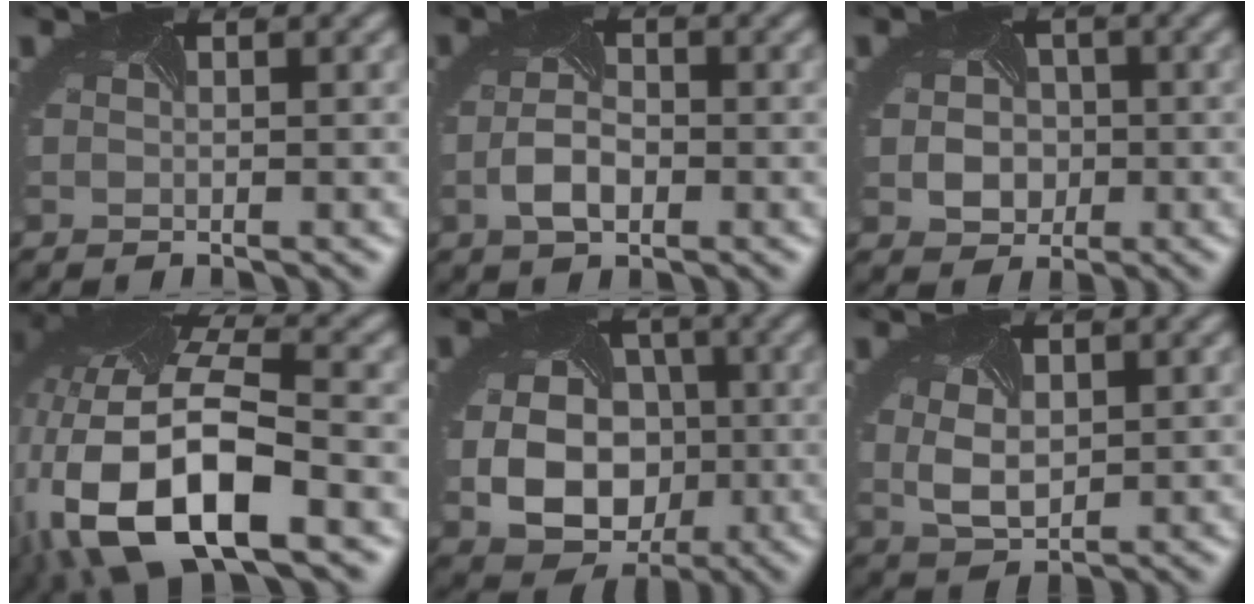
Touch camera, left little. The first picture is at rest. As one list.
[{"total": 3.0, "force": [-1.0, 1.7, 2.3], "torque": [-0.056, -0.006, -0.019]}, {"total": 5.1, "force": [0.0, 4.2, 3.0], "torque": [-0.038, 0.007, -0.006]}, {"total": 14.4, "force": [-5.7, 6.6, 11.4], "torque": [-0.237, -0.024, -0.103]}, {"total": 11.8, "force": [-1.3, 9.8, 6.6], "torque": [-0.103, -0.025, -0.032]}, {"total": 3.1, "force": [0.4, 2.0, 2.3], "torque": [-0.057, -0.008, 0.015]}]